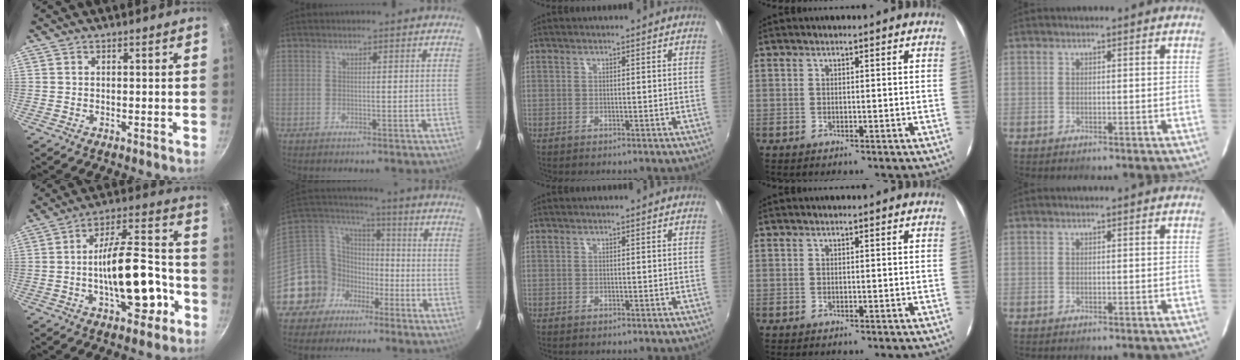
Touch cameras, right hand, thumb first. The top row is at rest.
{"thumb": {"total": 17.1, "force": [-5.1, 7.6, 14.5], "torque": [-0.193, 0.056, -0.074]}, "index": {"total": 14.2, "force": [-6.7, 11.8, 4.1], "torque": [-0.109, 0.048, -0.116]}}